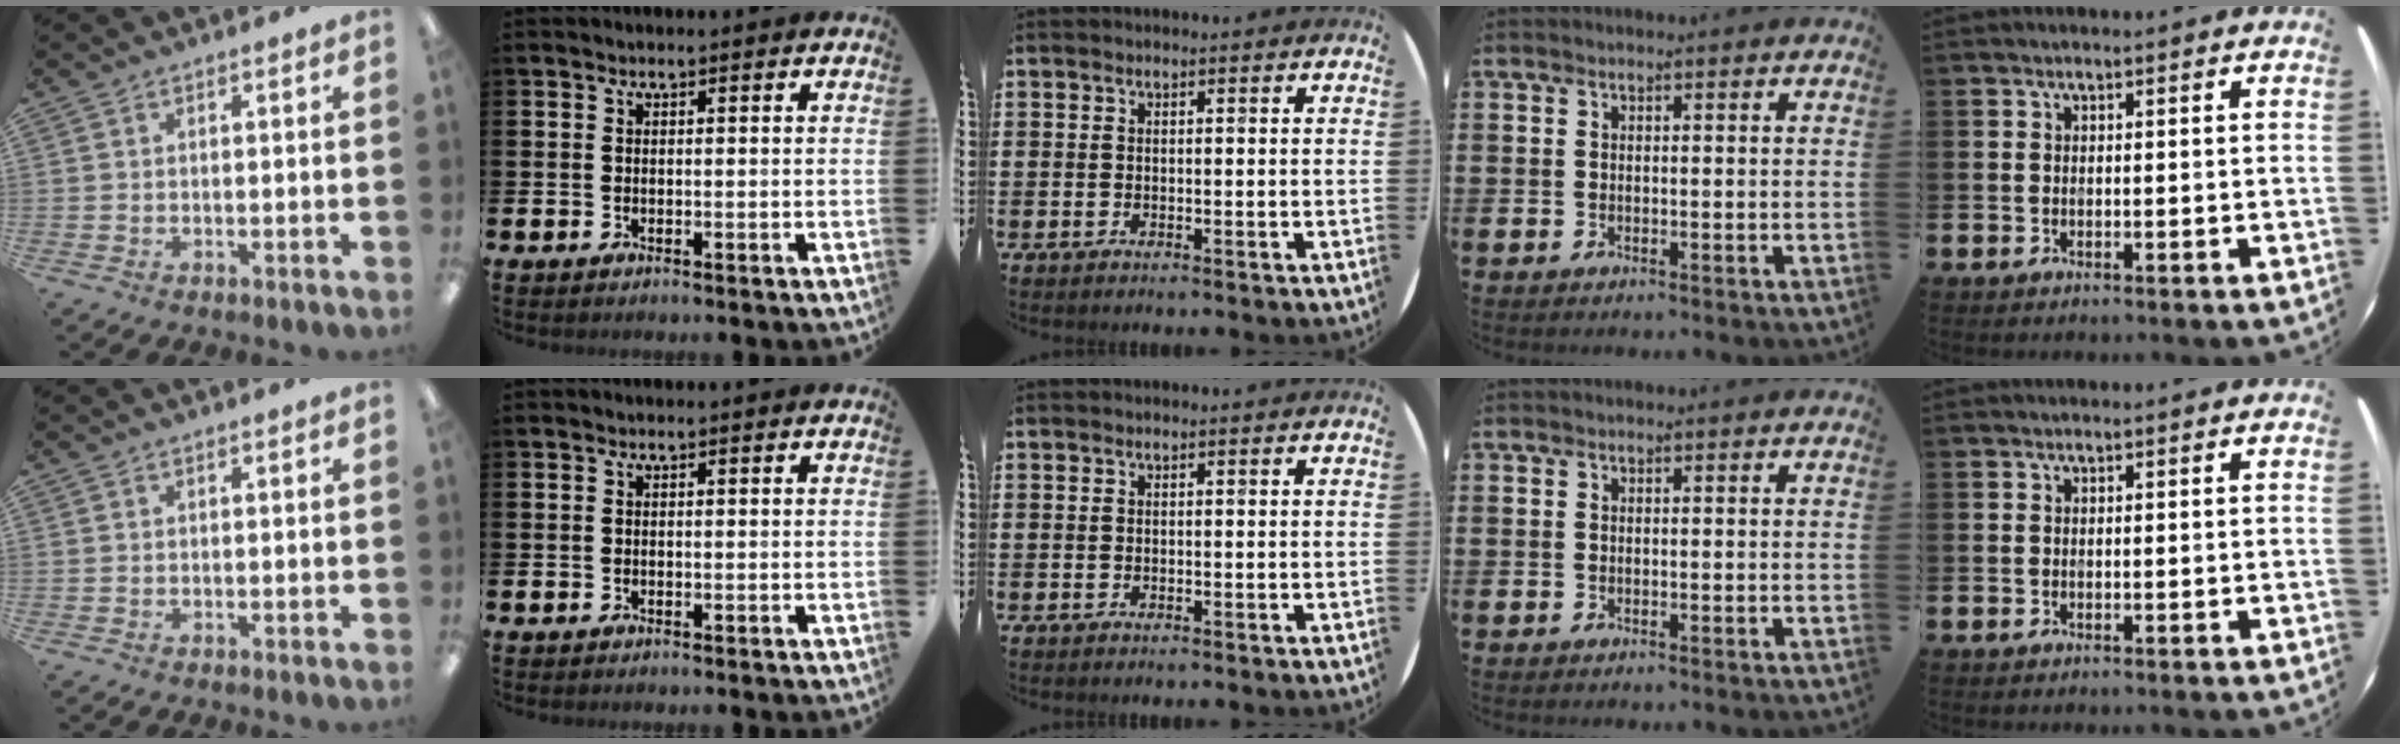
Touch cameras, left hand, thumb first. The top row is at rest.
{}